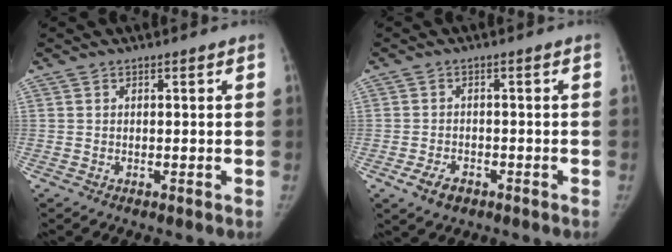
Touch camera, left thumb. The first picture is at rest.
{"total": 4.0, "force": [-2.0, 2.6, 2.2], "torque": [-0.040, 0.005, -0.030]}